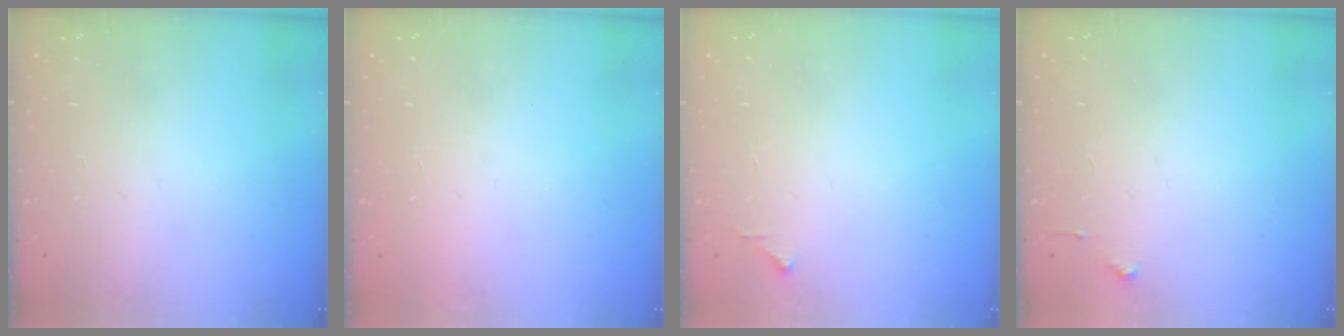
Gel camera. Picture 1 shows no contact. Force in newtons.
{"total": 1.6, "press": 1.6, "slide": 0.1}
{"total": 3.4, "press": 3.4, "slide": 0.4}
{"total": 2.7, "press": 2.6, "slide": 0.4}